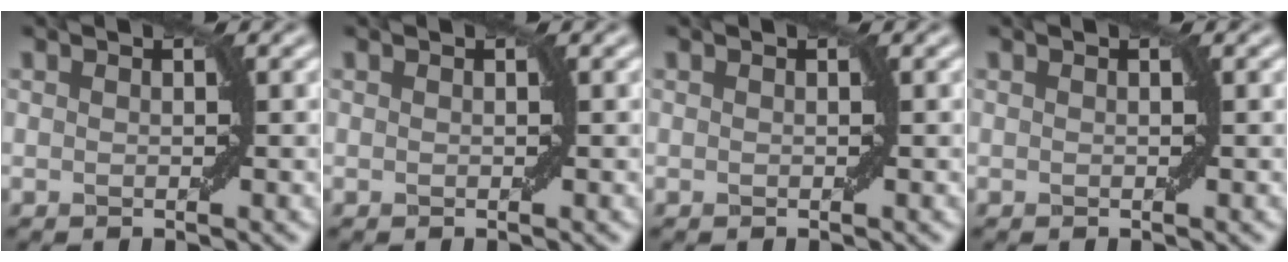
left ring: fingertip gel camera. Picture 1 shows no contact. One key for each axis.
{"total": 0.0}
{"total": 0.0}
{"total": 0.0}